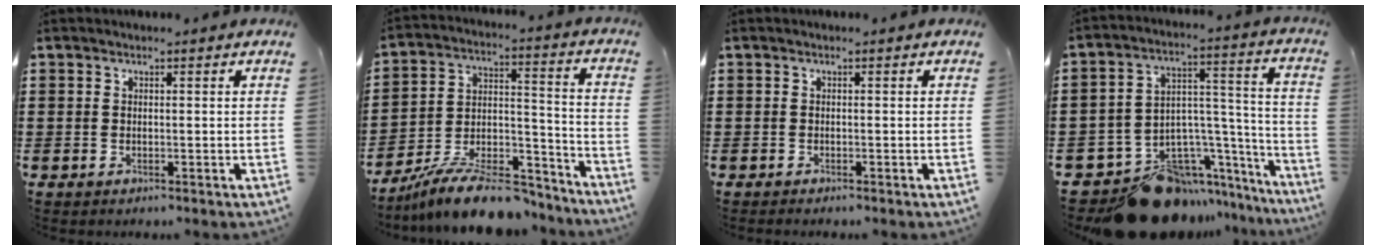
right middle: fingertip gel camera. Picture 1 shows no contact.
{"total": 13.7, "force": [-11.9, 3.0, 6.1], "torque": [-0.089, 0.052, -0.215]}
{"total": 0.0}
{"total": 14.4, "force": [-11.4, 7.1, 5.2], "torque": [-0.075, 0.049, -0.190]}